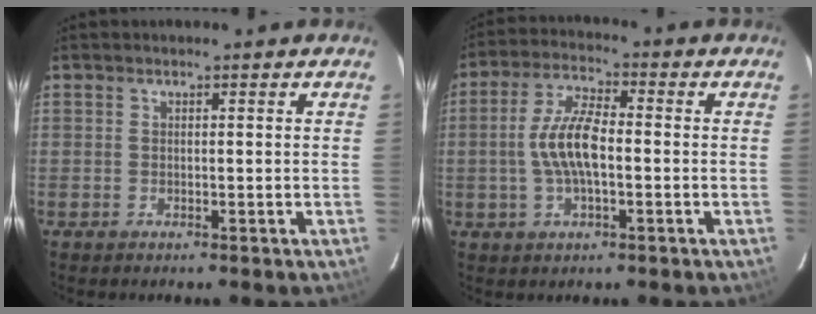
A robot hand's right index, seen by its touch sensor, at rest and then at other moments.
{"total": 8.4, "force": [-1.2, 2.7, 7.8], "torque": [-0.160, 0.009, -0.025]}